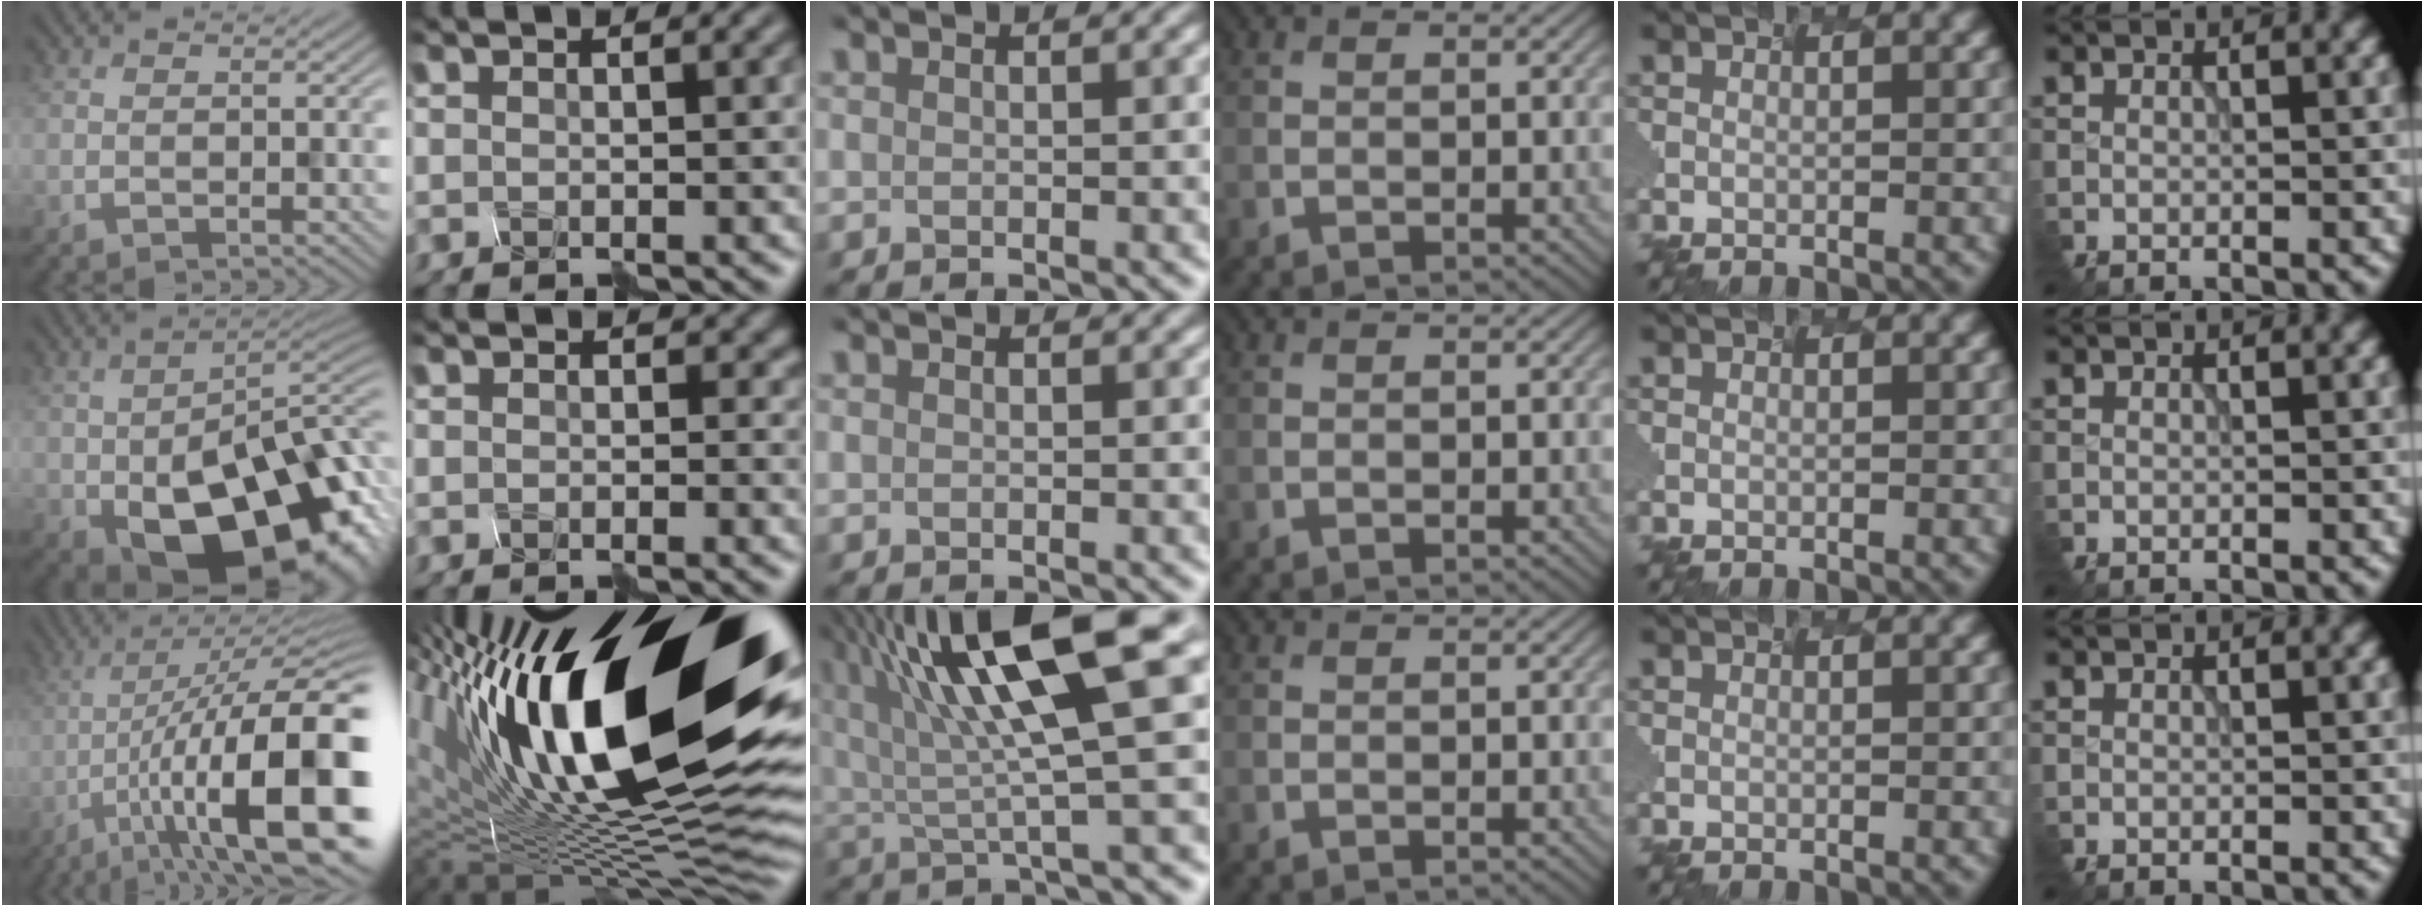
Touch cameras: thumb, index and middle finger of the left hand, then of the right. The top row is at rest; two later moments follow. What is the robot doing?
{"motion": "shake", "object": "plastic piggy bank"}